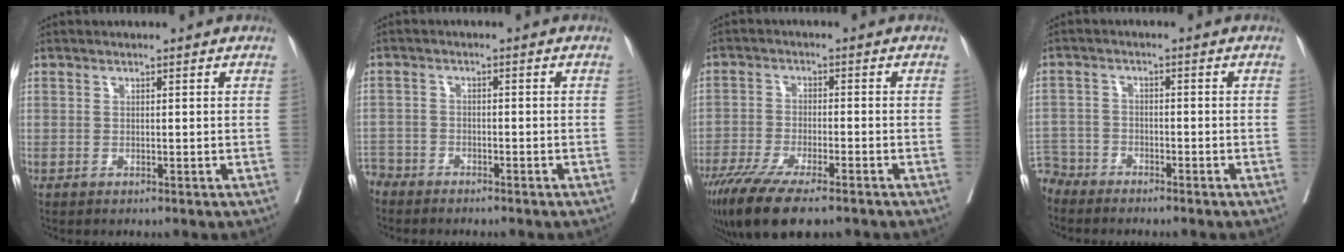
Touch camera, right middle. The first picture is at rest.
{"total": 3.9, "force": [-3.8, 1.2, 0.1], "torque": [0.004, -0.005, -0.072]}
{"total": 12.6, "force": [-9.3, 2.0, 8.3], "torque": [-0.142, -0.032, -0.154]}
{"total": 4.8, "force": [-4.5, 1.4, -0.7], "torque": [0.018, -0.007, -0.094]}